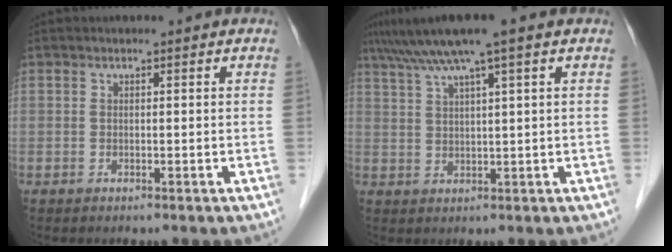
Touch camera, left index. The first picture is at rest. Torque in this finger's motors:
{"motor_torque": [1.04, -0.97, 0.84, 0.17]}